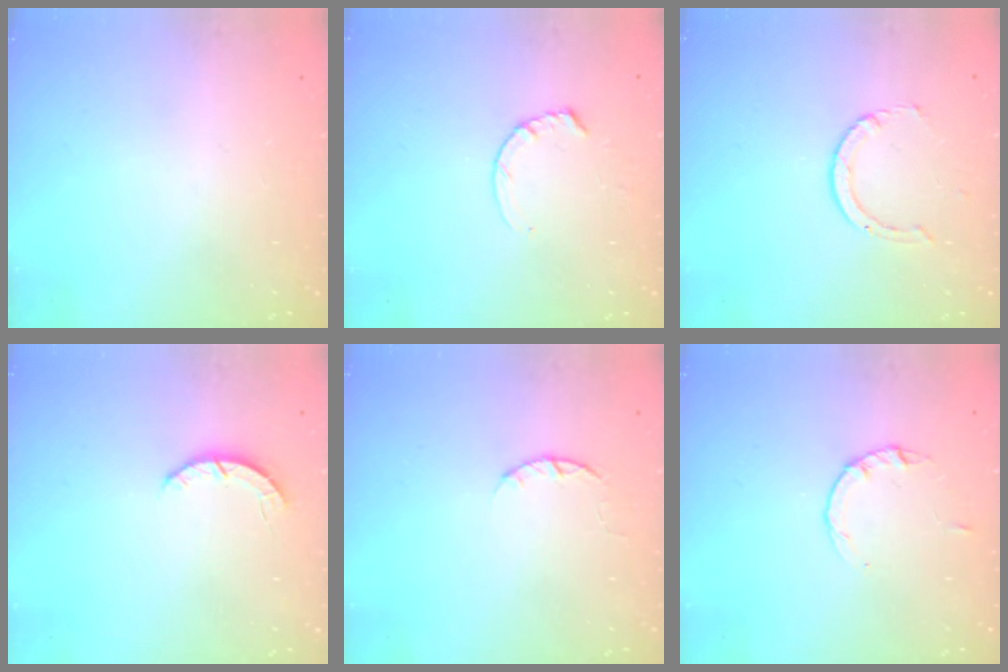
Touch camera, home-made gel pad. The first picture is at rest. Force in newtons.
{"total": 4.8, "press": 4.7, "slide": 0.4}
{"total": 3.3, "press": 3.3, "slide": 0.3}
{"total": 2.8, "press": 2.8, "slide": 0.4}
{"total": 2.5, "press": 2.4, "slide": 0.4}
{"total": 2.8, "press": 2.8, "slide": 0.4}